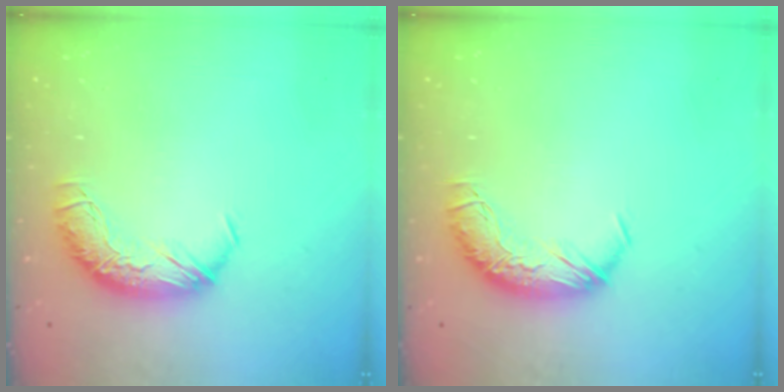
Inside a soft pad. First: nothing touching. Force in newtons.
{"total": 0.0}